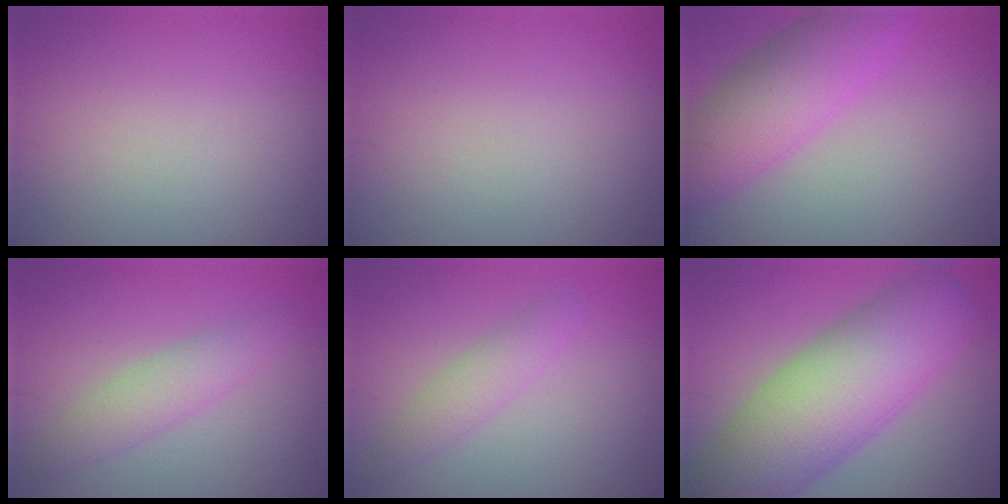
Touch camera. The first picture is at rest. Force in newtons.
{"total": 0.0}
{"total": 7.0, "press": 7.0, "slide": 0.3}
{"total": 3.1, "press": 3.1, "slide": 0.2}
{"total": 2.3, "press": 2.3, "slide": 0.1}
{"total": 12.2, "press": 12.2, "slide": 0.4}